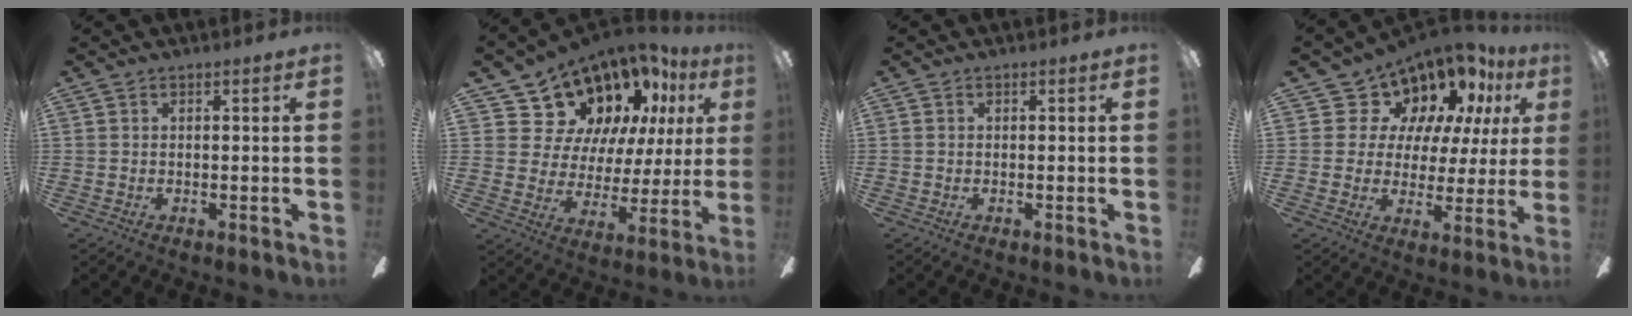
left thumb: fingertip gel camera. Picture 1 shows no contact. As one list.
[{"total": 16.4, "force": [12.1, 10.0, 4.7], "torque": [-0.098, -0.090, 0.237]}, {"total": 0.0}, {"total": 13.0, "force": [9.4, 8.5, 3.1], "torque": [-0.067, -0.072, 0.177]}]